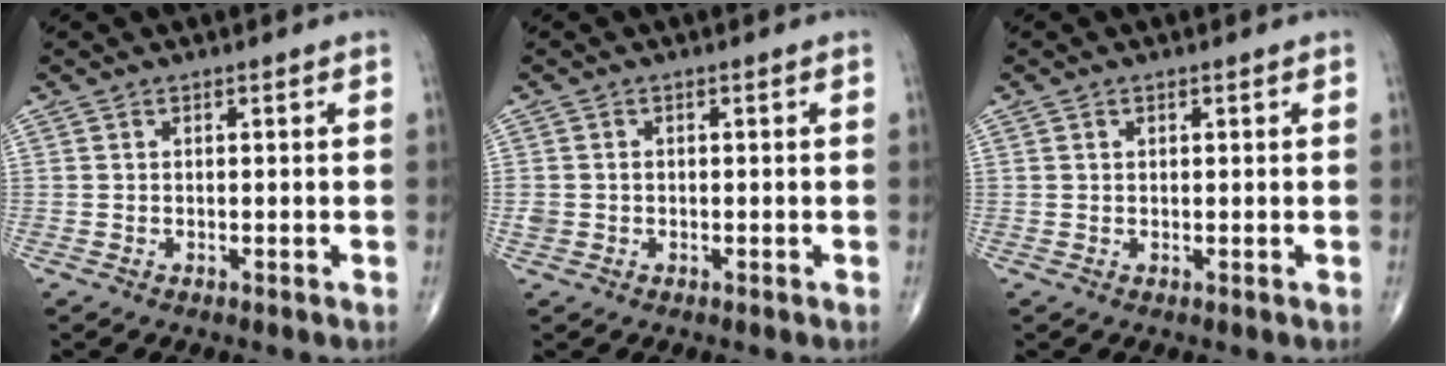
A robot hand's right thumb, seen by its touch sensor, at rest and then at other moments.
{"total": 1.8, "force": [-0.2, 1.6, 0.8], "torque": [-0.013, 0.005, 0.000]}
{"total": 0.7, "force": [0.3, 0.6, 0.4], "torque": [-0.004, -0.002, 0.006]}